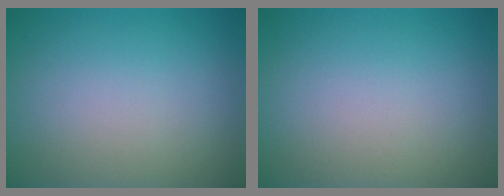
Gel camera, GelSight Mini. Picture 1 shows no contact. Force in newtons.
{"total": 0.0}